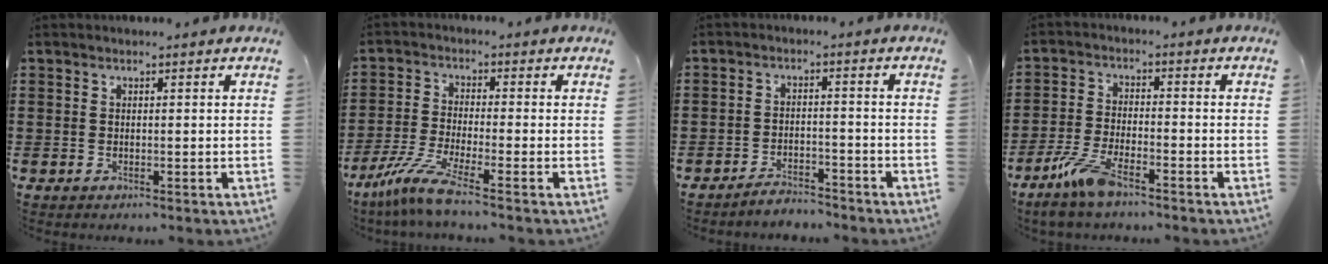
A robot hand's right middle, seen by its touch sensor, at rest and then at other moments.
{"total": 6.3, "force": [-4.5, 0.1, 4.4], "torque": [-0.107, -0.023, -0.092]}
{"total": 3.4, "force": [-3.4, 0.4, -0.1], "torque": [-0.007, 0.002, -0.072]}
{"total": 6.9, "force": [-4.7, 1.6, 4.8], "torque": [-0.117, -0.012, -0.093]}